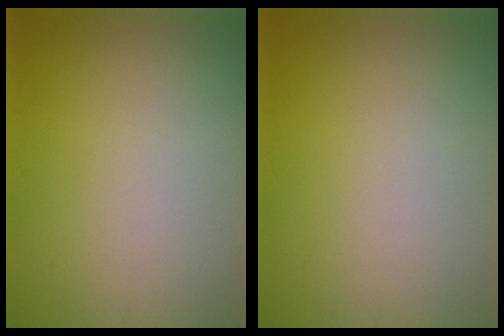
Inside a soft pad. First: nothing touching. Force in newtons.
{"total": 0.0}